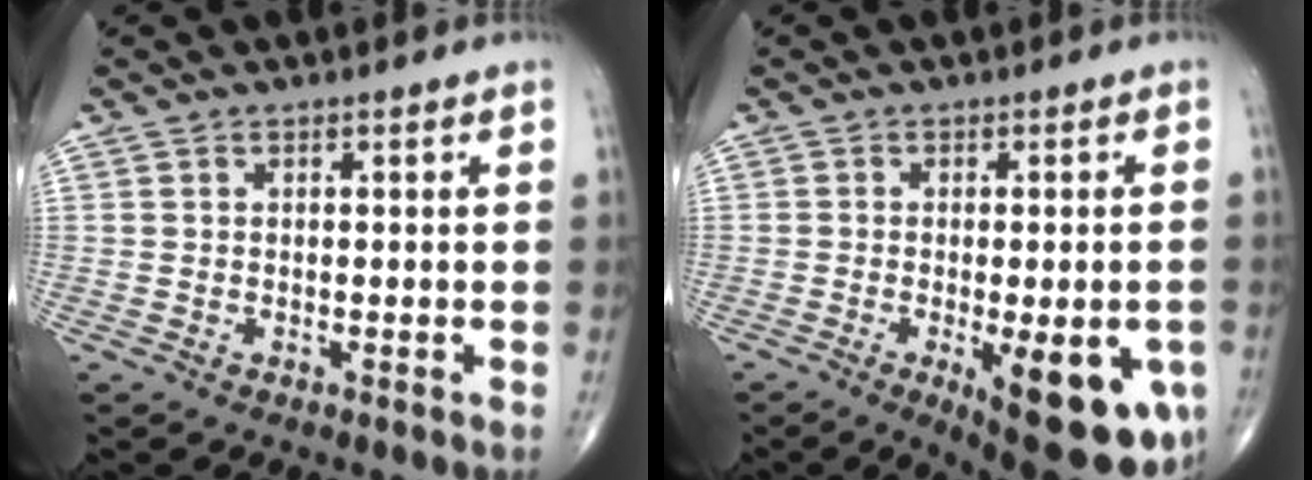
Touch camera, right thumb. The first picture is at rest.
{"total": 16.3, "force": [-5.5, 5.8, 14.2], "torque": [-0.140, -0.008, -0.057]}